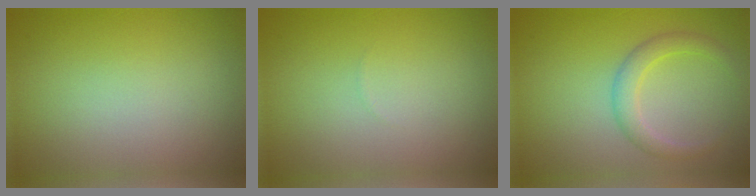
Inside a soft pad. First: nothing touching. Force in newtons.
{"total": 0.0}
{"total": 2.4, "press": 2.4, "slide": 0.1}